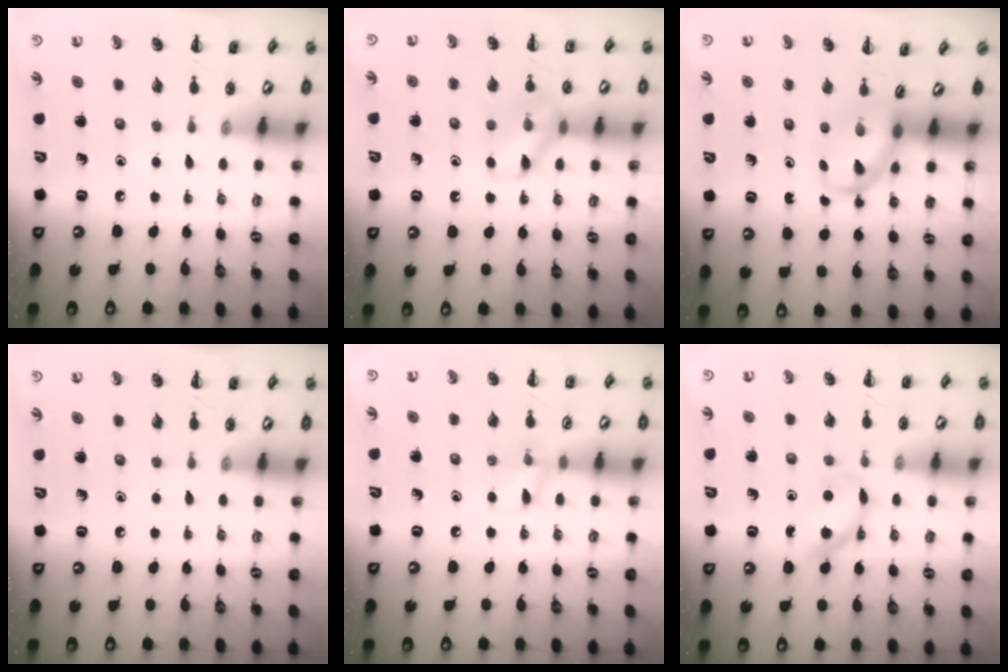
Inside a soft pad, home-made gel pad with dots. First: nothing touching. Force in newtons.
{"total": 11.3, "press": 11.2, "slide": 1.0}
{"total": 3.6, "press": 3.6, "slide": 0.5}
{"total": 0.0}
{"total": 6.8, "press": 6.6, "slide": 1.6}
{"total": 5.8, "press": 5.6, "slide": 1.6}